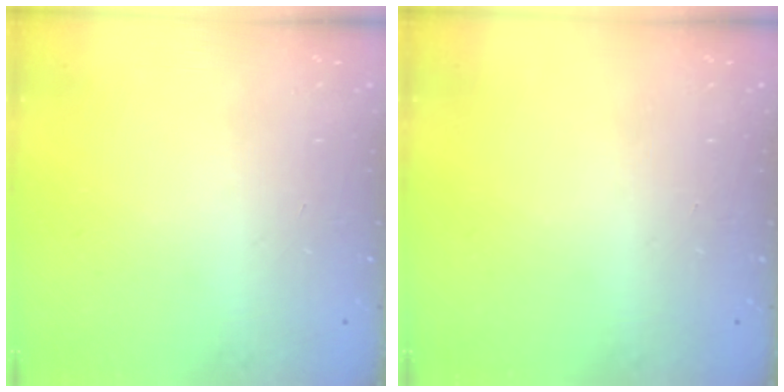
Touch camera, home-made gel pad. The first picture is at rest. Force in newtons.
{"total": 0.0}